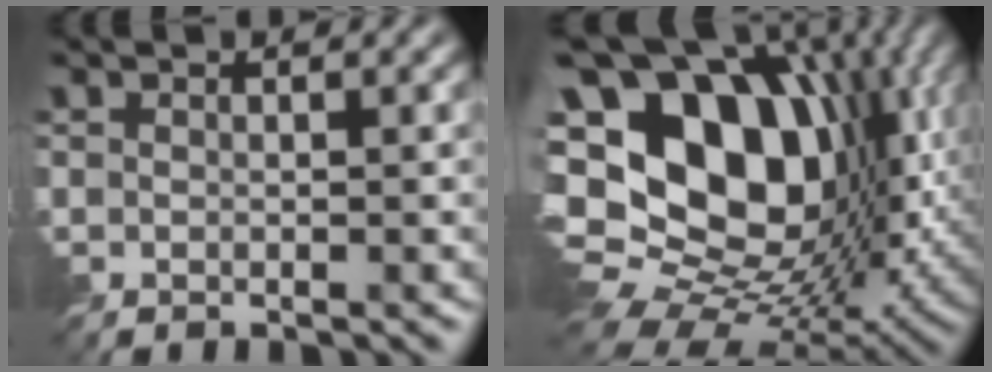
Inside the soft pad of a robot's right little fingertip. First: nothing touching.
{"total": 18.8, "force": [1.4, 13.9, 12.6], "torque": [-0.221, 0.004, 0.053]}